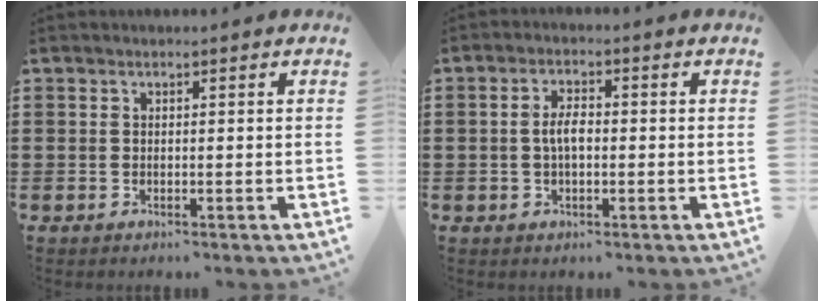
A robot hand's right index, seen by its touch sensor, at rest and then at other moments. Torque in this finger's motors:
{"motor_torque": [1.06, 0.24, 0.46, 0.12]}